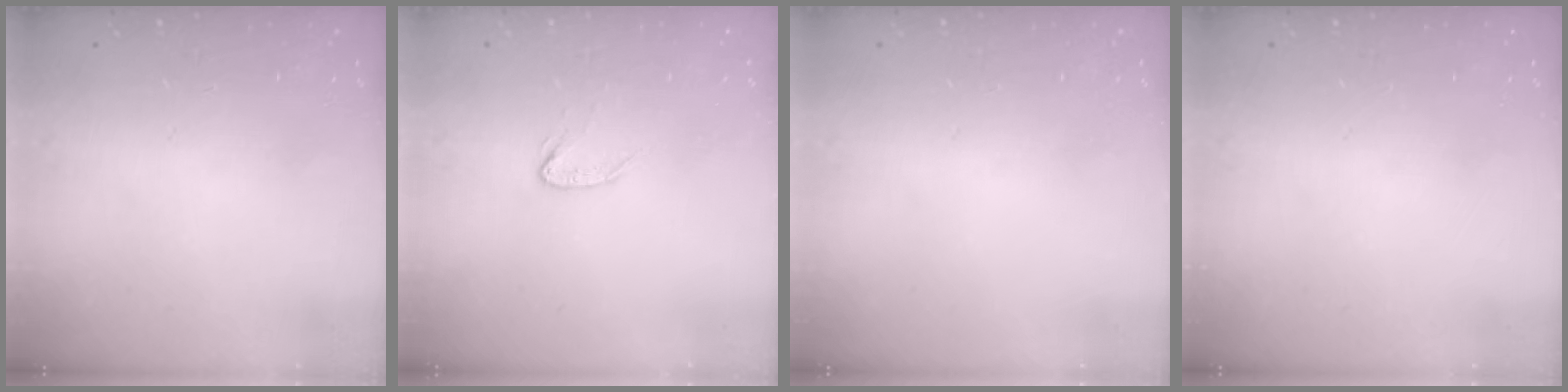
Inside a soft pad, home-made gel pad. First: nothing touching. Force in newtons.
{"total": 3.8, "press": 3.8, "slide": 0.3}
{"total": 0.0}
{"total": 0.0}